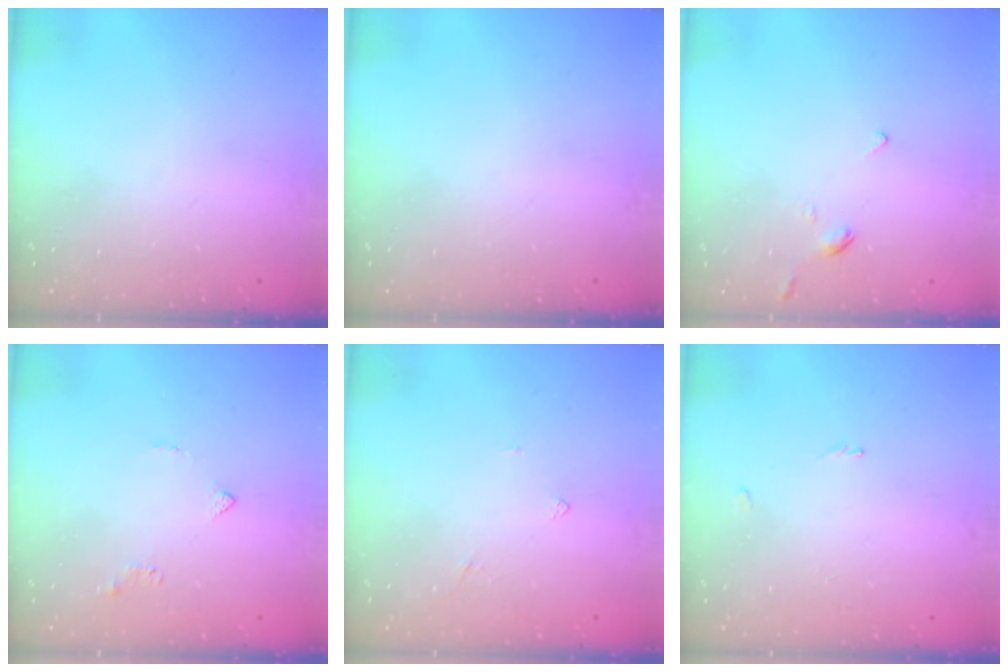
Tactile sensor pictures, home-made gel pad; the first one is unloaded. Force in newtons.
{"total": 0.0}
{"total": 2.4, "press": 2.3, "slide": 0.6}
{"total": 2.8, "press": 2.8, "slide": 0.6}
{"total": 1.9, "press": 1.8, "slide": 0.4}
{"total": 0.7, "press": 0.5, "slide": 0.4}